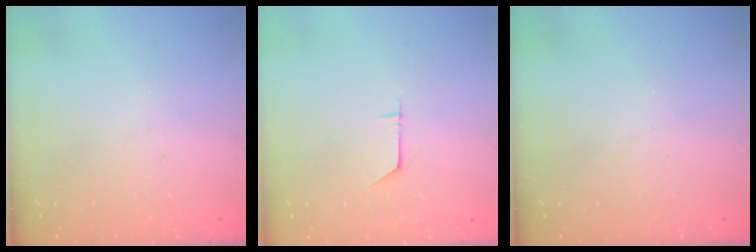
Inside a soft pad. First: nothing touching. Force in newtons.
{"total": 5.7, "press": 5.7, "slide": 0.5}
{"total": 0.0}